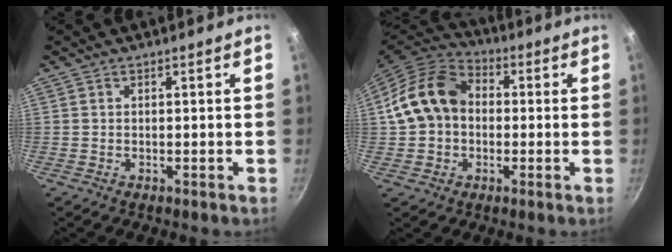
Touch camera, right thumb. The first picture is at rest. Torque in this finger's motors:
{"motor_torque": [0.77, 1.35, 0.76, -0.62, 0.14]}